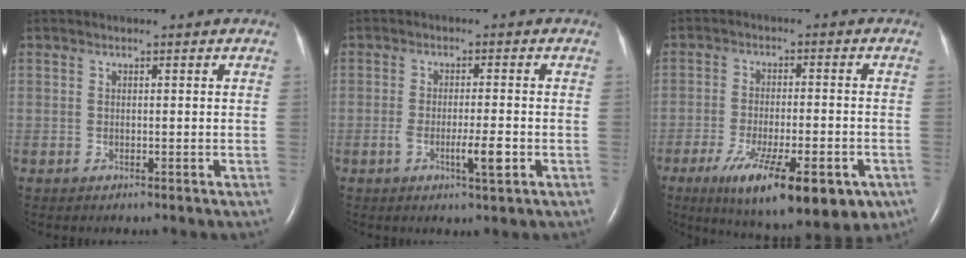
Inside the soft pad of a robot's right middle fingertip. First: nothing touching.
{"total": 4.1, "force": [-1.4, 0.2, 3.8], "torque": [-0.066, -0.004, -0.023]}
{"total": 16.9, "force": [-9.4, 4.6, 13.2], "torque": [-0.179, -0.029, -0.138]}